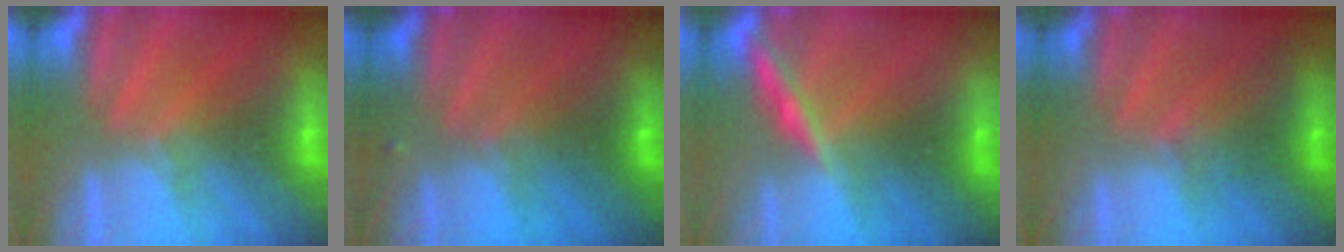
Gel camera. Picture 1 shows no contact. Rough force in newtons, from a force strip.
{"total": 1.9}
{"total": 1.9}
{"total": 2.0}